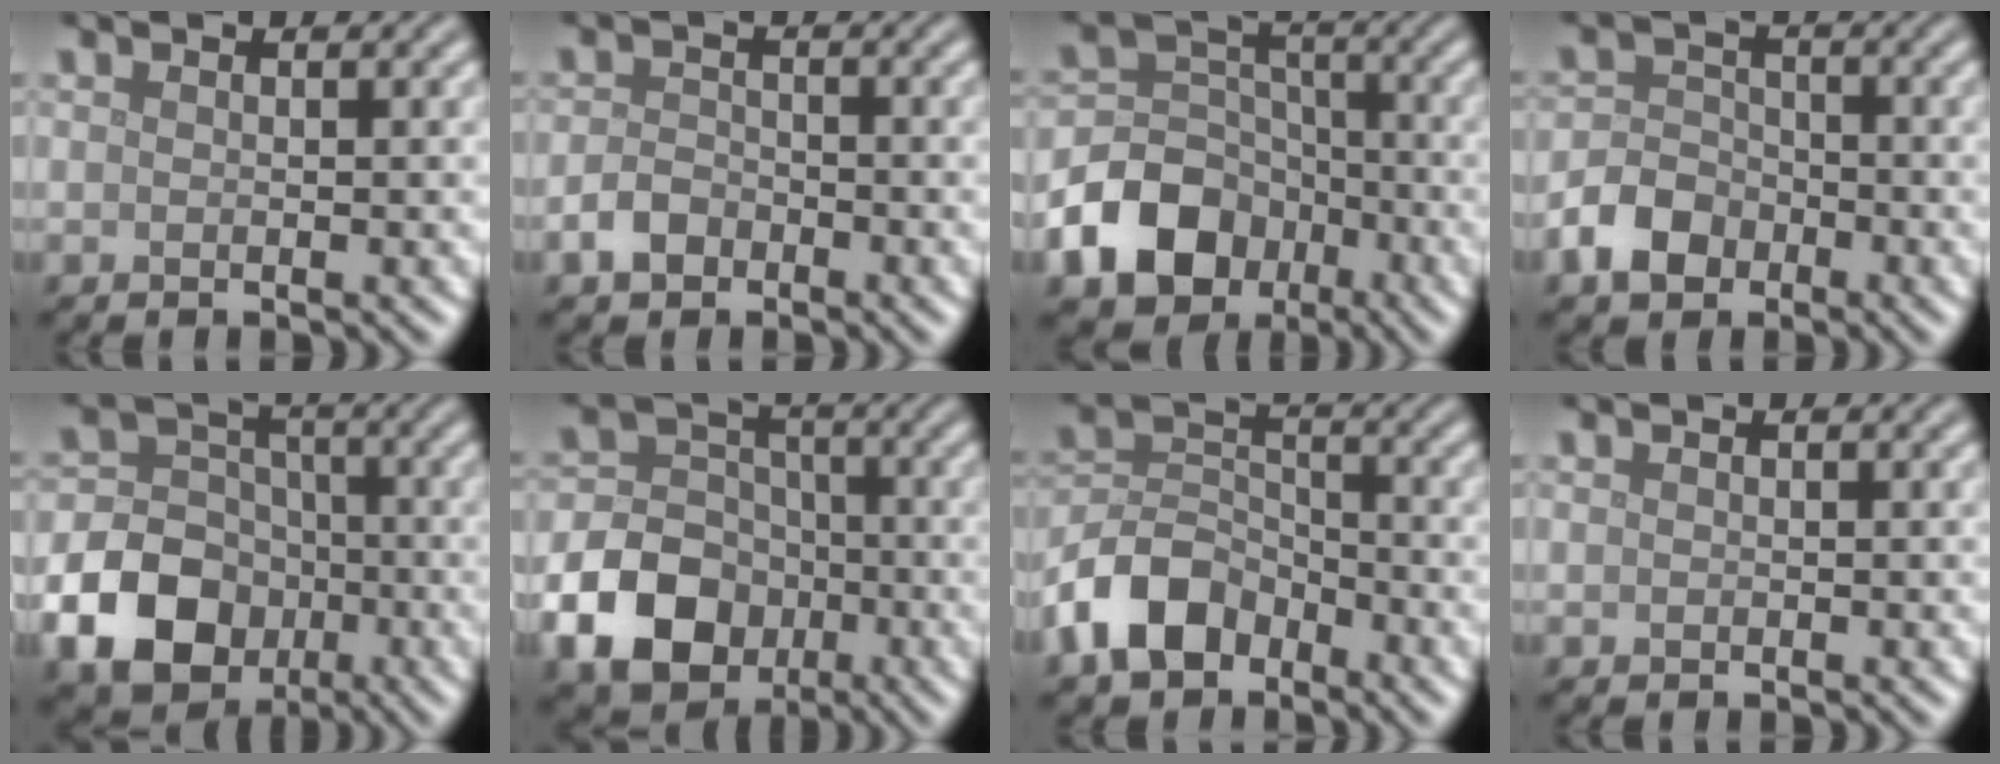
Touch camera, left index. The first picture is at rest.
{"total": 2.2, "force": [-1.3, 1.5, 1.0], "torque": [-0.016, 0.003, -0.031]}
{"total": 10.8, "force": [-5.3, 8.4, 4.1], "torque": [-0.078, -0.021, -0.120]}
{"total": 3.8, "force": [-2.1, 2.8, 1.6], "torque": [-0.033, 0.001, -0.046]}
{"total": 11.6, "force": [-4.4, 9.6, 4.7], "torque": [-0.090, -0.035, -0.108]}
{"total": 9.9, "force": [-3.9, 7.9, 4.5], "torque": [-0.078, -0.018, -0.101]}
{"total": 6.2, "force": [-3.8, 3.9, 2.8], "torque": [-0.056, 0.001, -0.087]}
{"total": 0.0}